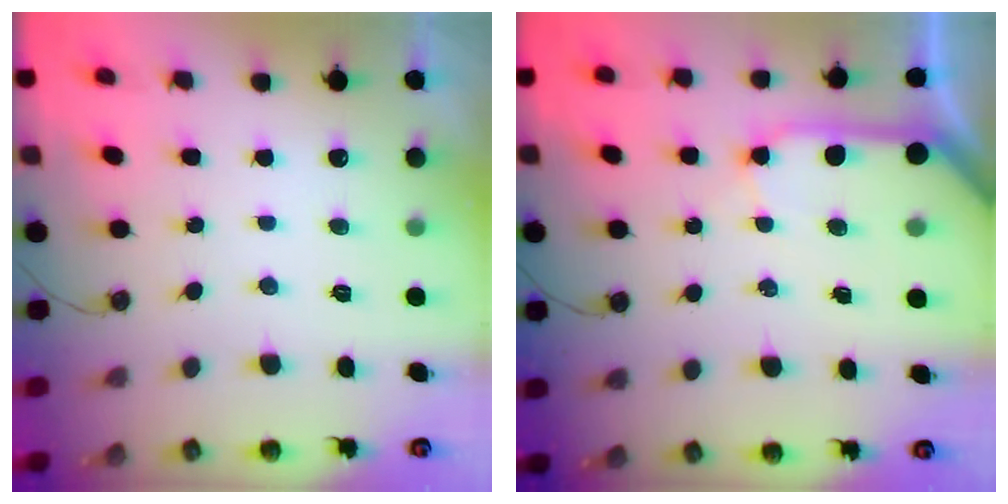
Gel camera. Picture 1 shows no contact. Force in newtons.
{"total": 10.8, "press": 10.7, "slide": 1.4}